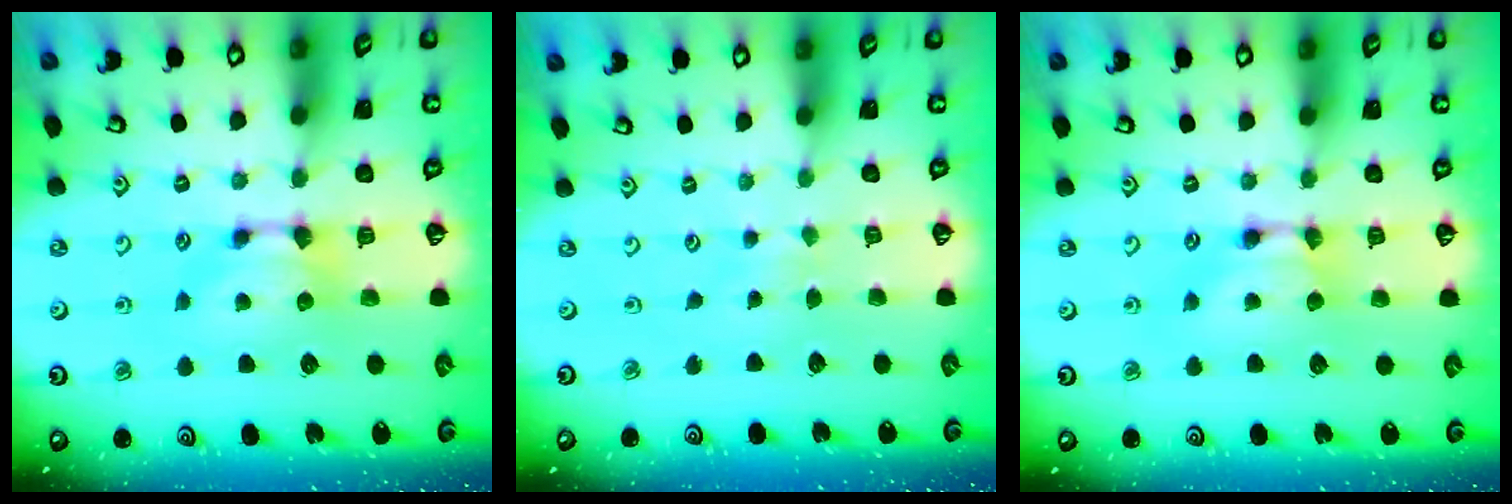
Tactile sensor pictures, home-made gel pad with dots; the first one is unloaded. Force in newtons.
{"total": 3.8, "press": 3.7, "slide": 0.3}
{"total": 1.5, "press": 1.5, "slide": 0.2}